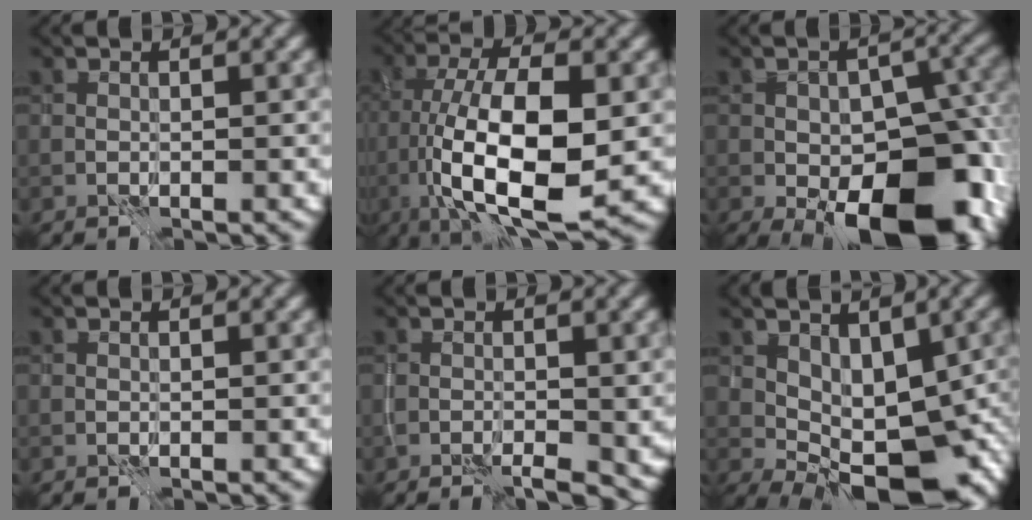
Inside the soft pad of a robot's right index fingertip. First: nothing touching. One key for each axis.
{"total": 12.3, "fx": -2.2, "fy": 4.7, "fz": 11.2, "tx": -0.200, "ty": -0.005, "tz": -0.042}
{"total": 14.2, "fx": -5.4, "fy": 7.5, "fz": 10.7, "tx": -0.133, "ty": -0.020, "tz": -0.078}
{"total": 0.0}
{"total": 3.0, "fx": -1.0, "fy": 1.1, "fz": 2.6, "tx": -0.038, "ty": -0.007, "tz": -0.016}
{"total": 9.3, "fx": -0.9, "fy": 5.3, "fz": 7.5, "tx": -0.099, "ty": -0.010, "tz": -0.004}